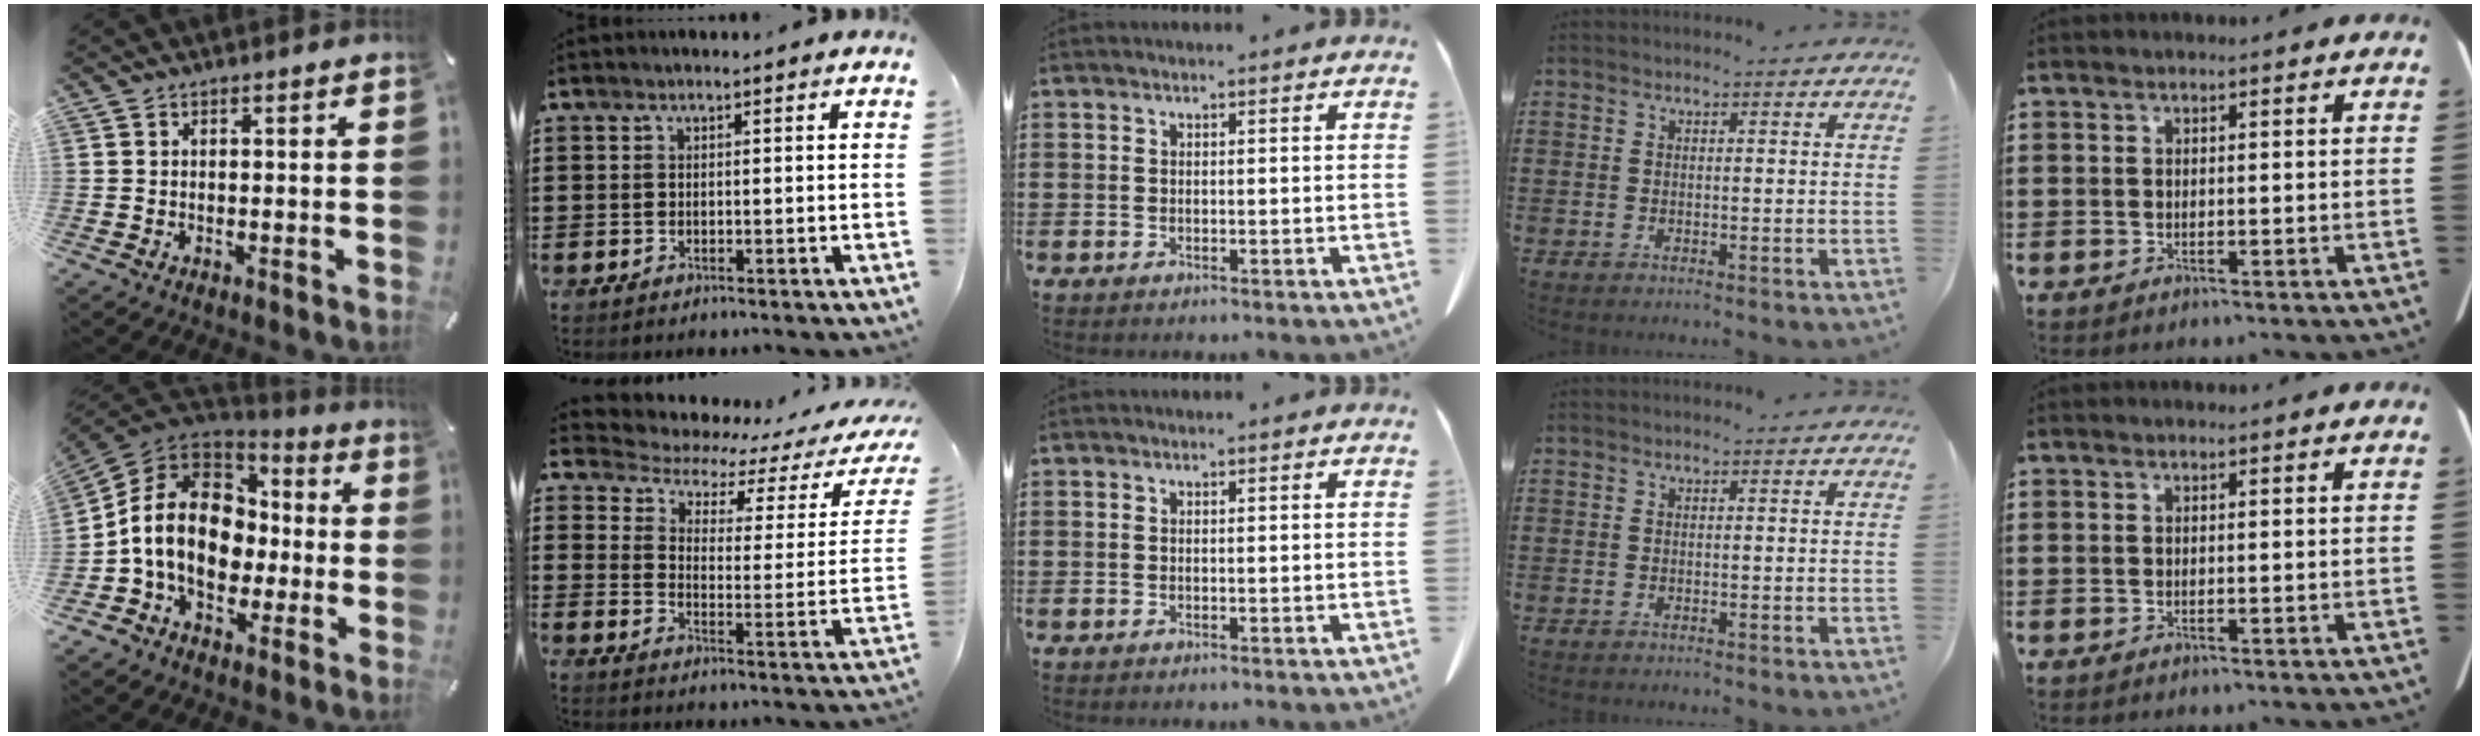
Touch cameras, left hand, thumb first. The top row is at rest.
{"thumb": {"total": 16.7, "force": [-1.7, 13.4, 9.8], "torque": [-0.210, 0.020, -0.029]}, "index": {"total": 3.1, "force": [2.5, 1.2, 1.3], "torque": [-0.047, -0.024, 0.033]}}